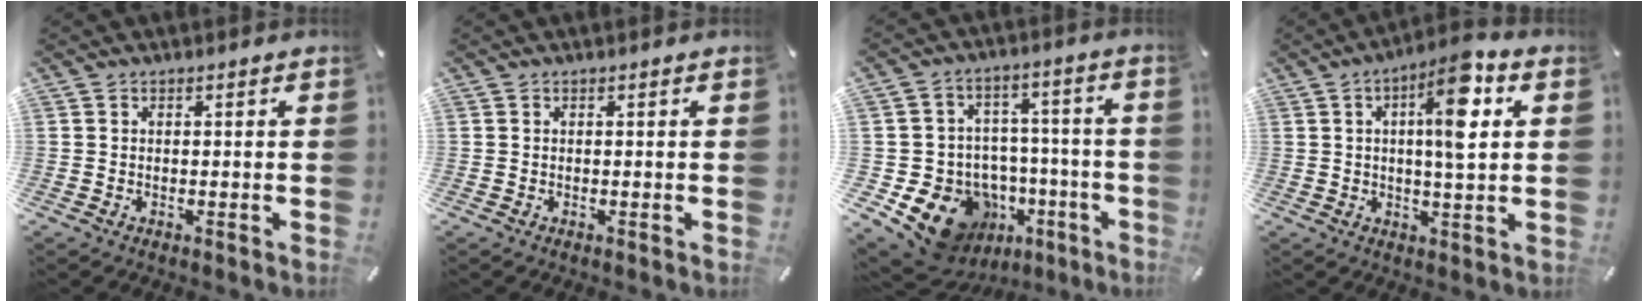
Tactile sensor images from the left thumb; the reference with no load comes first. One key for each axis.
{"total": 0.0}
{"total": 15.5, "fx": -7.4, "fy": 12.1, "fz": 6.2, "tx": -0.109, "ty": 0.033, "tz": -0.106}
{"total": 12.4, "fx": 3.4, "fy": 3.0, "fz": 11.5, "tx": -0.185, "ty": 0.000, "tz": 0.049}